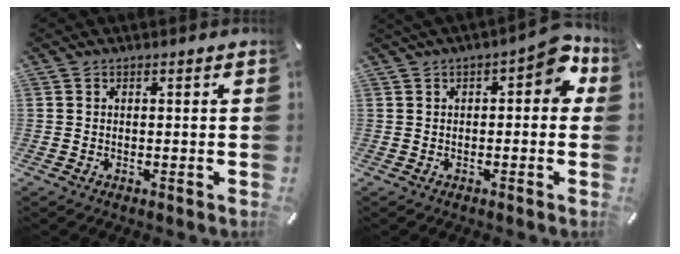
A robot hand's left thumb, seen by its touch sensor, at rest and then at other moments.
{"total": 6.8, "force": [1.5, 3.7, 5.6], "torque": [-0.073, -0.002, 0.021]}